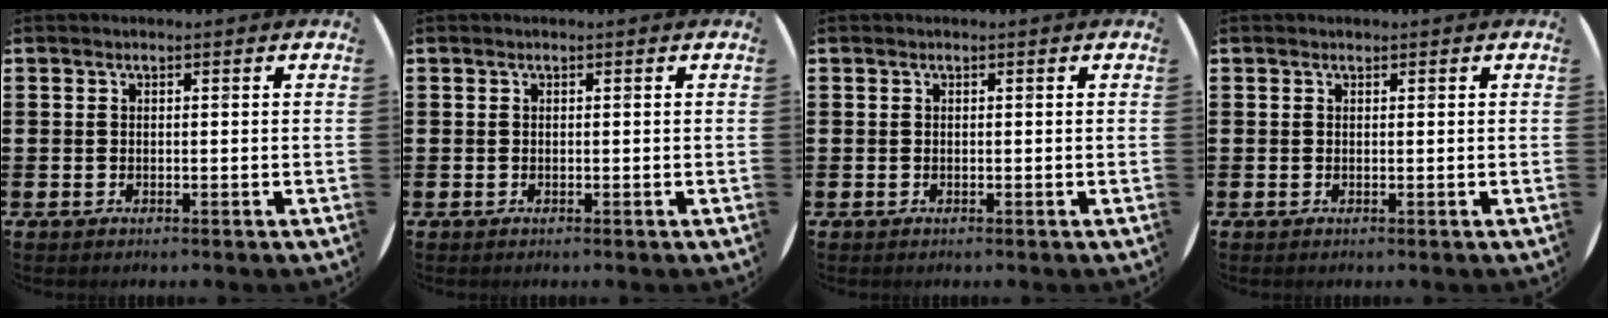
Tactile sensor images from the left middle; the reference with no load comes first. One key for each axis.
{"total": 0.0}
{"total": 0.0}
{"total": 0.0}